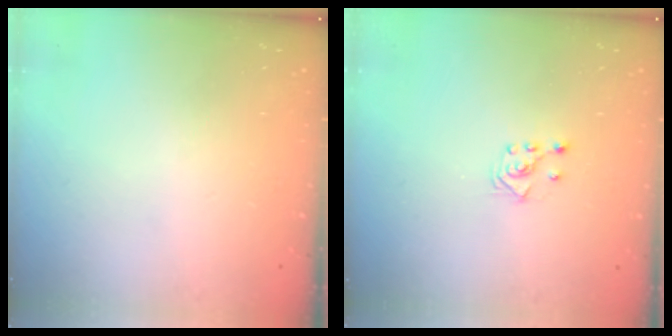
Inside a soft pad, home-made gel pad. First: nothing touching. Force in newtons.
{"total": 3.1, "press": 3.0, "slide": 0.7}